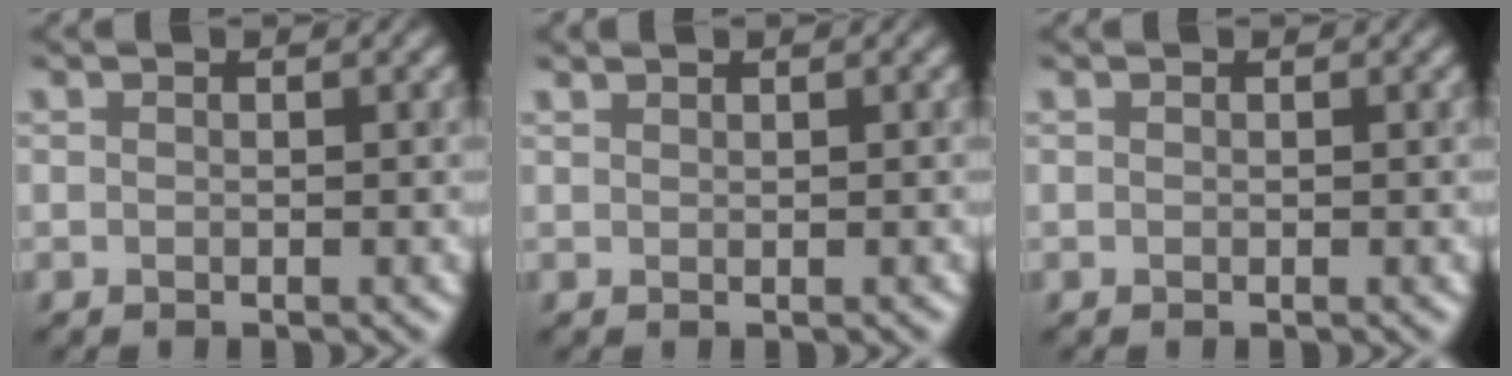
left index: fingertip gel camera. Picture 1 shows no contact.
{"total": 0.7, "force": [0.6, 0.1, 0.2], "torque": [-0.006, 0.001, 0.008]}
{"total": 0.0}